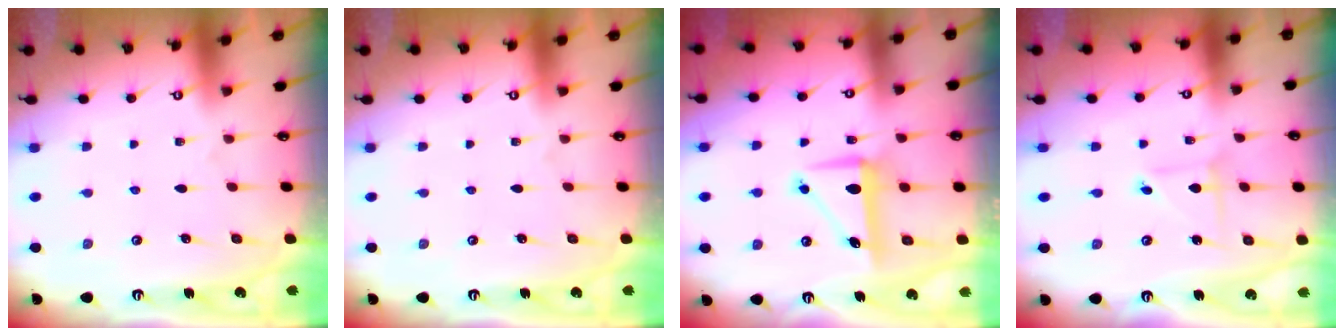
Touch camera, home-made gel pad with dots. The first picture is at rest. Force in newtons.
{"total": 0.0}
{"total": 8.8, "press": 8.8, "slide": 0.4}
{"total": 2.2, "press": 2.2, "slide": 0.1}